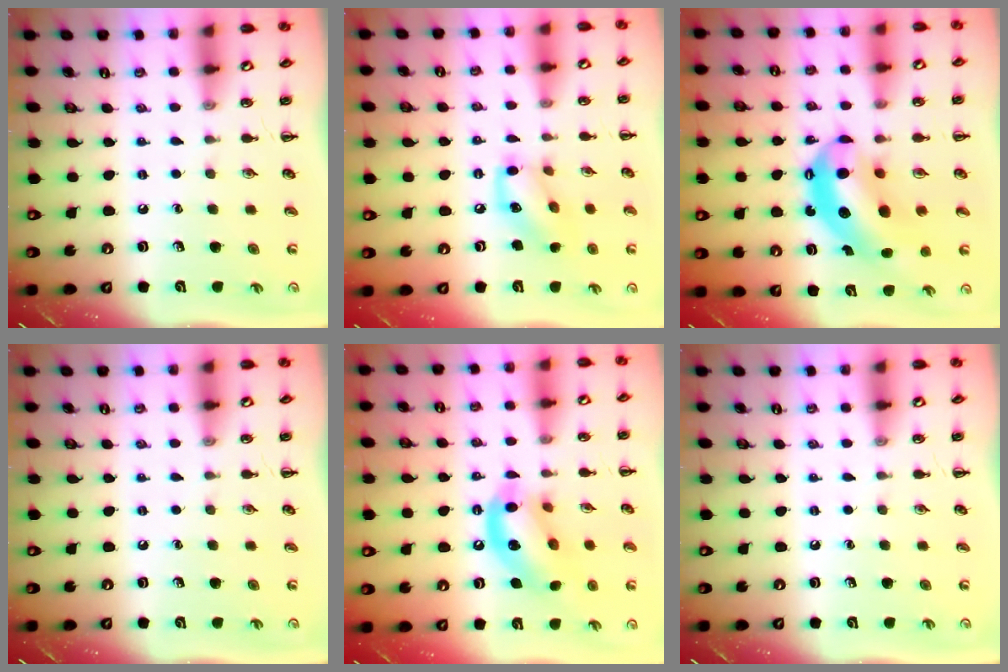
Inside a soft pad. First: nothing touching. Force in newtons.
{"total": 11.2, "press": 11.2, "slide": 0.4}
{"total": 13.7, "press": 13.1, "slide": 3.9}
{"total": 0.0}
{"total": 14.4, "press": 14.1, "slide": 3.0}
{"total": 0.0}